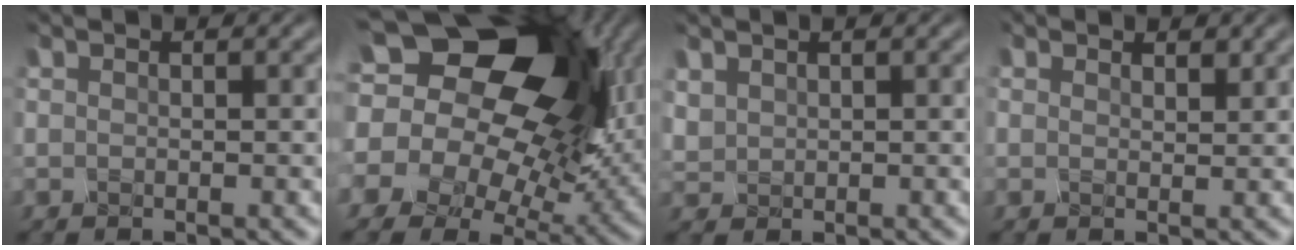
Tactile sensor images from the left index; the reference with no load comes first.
{"total": 20.4, "force": [7.0, 13.3, 13.7], "torque": [-0.233, 0.059, 0.100]}
{"total": 1.3, "force": [0.7, 1.0, 0.5], "torque": [-0.019, 0.007, 0.023]}
{"total": 1.2, "force": [1.1, 0.4, 0.3], "torque": [-0.002, 0.001, 0.021]}